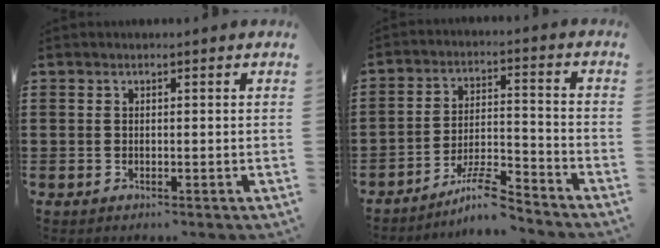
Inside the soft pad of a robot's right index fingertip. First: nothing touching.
{"total": 7.7, "force": [-6.8, 0.8, 3.5], "torque": [-0.057, 0.011, -0.126]}